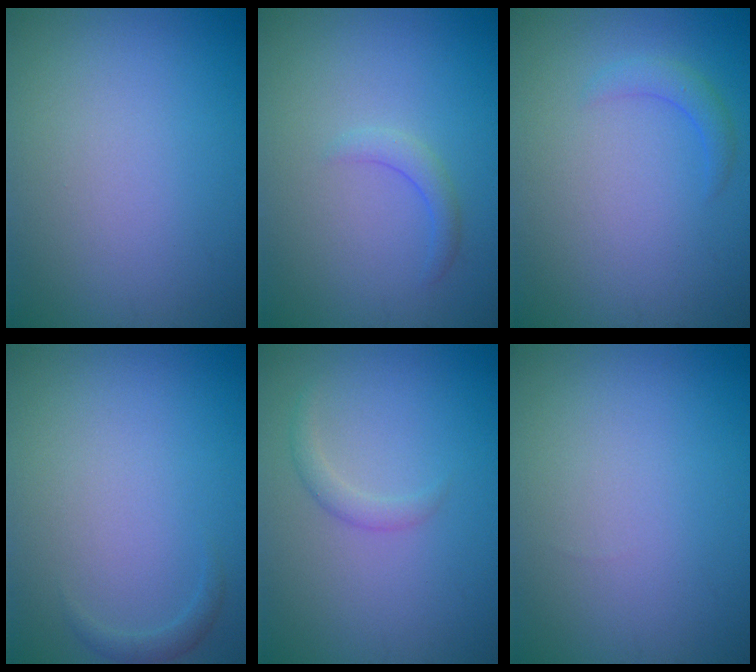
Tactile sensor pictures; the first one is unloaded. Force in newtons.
{"total": 1.5, "press": 1.5, "slide": 0.2}
{"total": 1.6, "press": 1.6, "slide": 0.0}
{"total": 0.9, "press": 0.9, "slide": 0.1}
{"total": 1.3, "press": 1.3, "slide": 0.1}
{"total": 0.0}